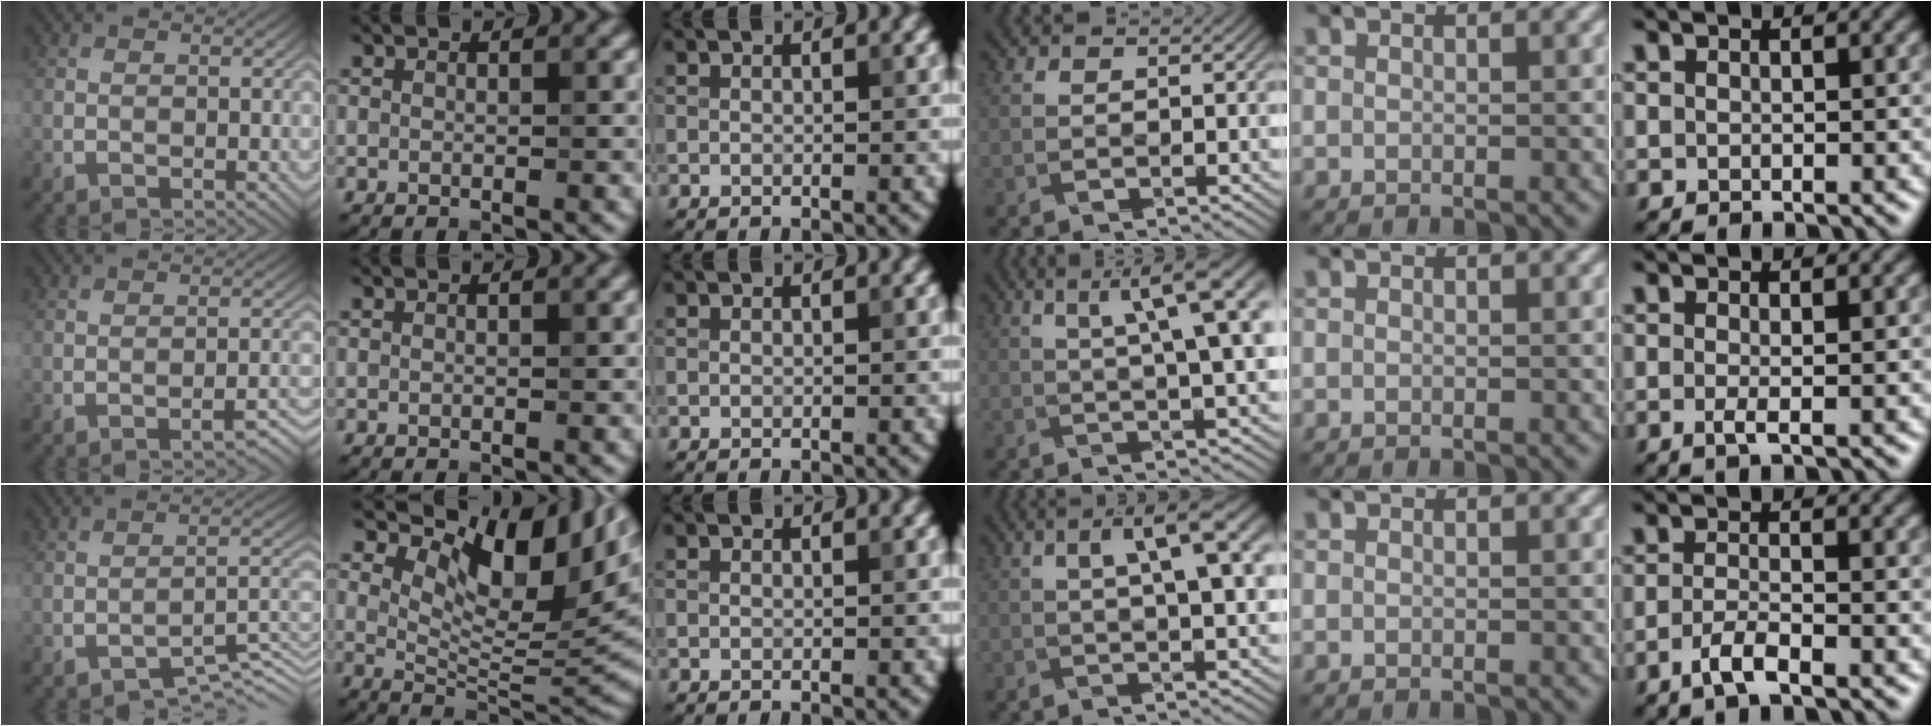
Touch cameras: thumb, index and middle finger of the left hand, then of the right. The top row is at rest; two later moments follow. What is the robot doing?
{"motion": "pour", "object": "sugar"}